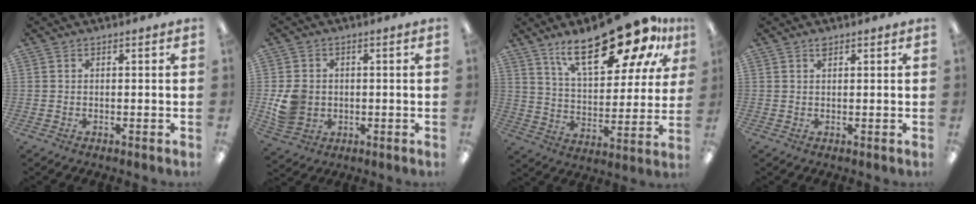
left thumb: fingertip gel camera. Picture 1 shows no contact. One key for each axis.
{"total": 7.2, "fx": -0.4, "fy": 6.4, "fz": 3.3, "tx": -0.061, "ty": 0.011, "tz": -0.002}
{"total": 24.6, "fx": 16.1, "fy": 9.3, "fz": 16.2, "tx": -0.244, "ty": -0.089, "tz": 0.266}
{"total": 1.3, "fx": 0.9, "fy": 0.6, "fz": 0.7, "tx": -0.009, "ty": -0.002, "tz": 0.015}